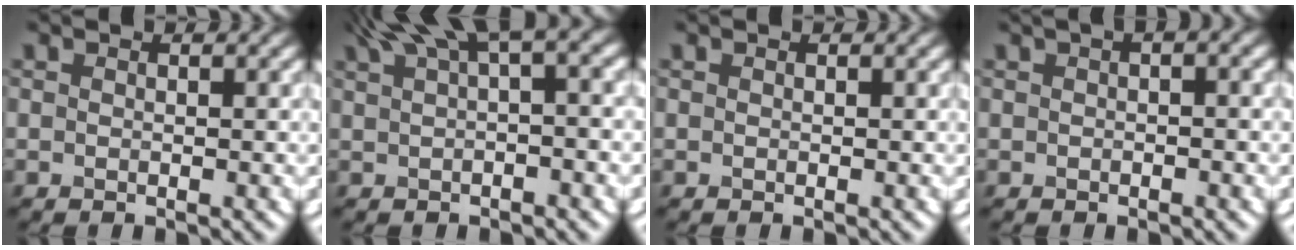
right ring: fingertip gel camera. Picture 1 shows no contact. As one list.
[{"total": 6.1, "force": [3.3, 1.5, 4.9], "torque": [-0.068, 0.025, 0.057]}, {"total": 0.0}, {"total": 1.8, "force": [0.6, 0.6, 1.6], "torque": [-0.023, 0.004, 0.003]}]